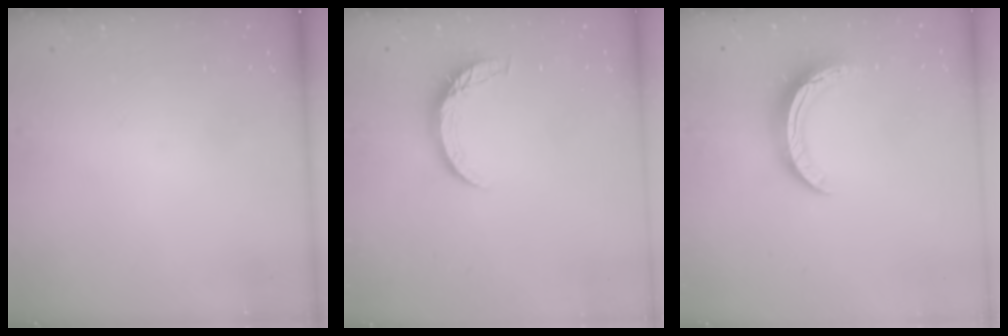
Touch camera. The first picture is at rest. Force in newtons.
{"total": 6.6, "press": 6.5, "slide": 0.6}
{"total": 10.1, "press": 10.1, "slide": 0.5}